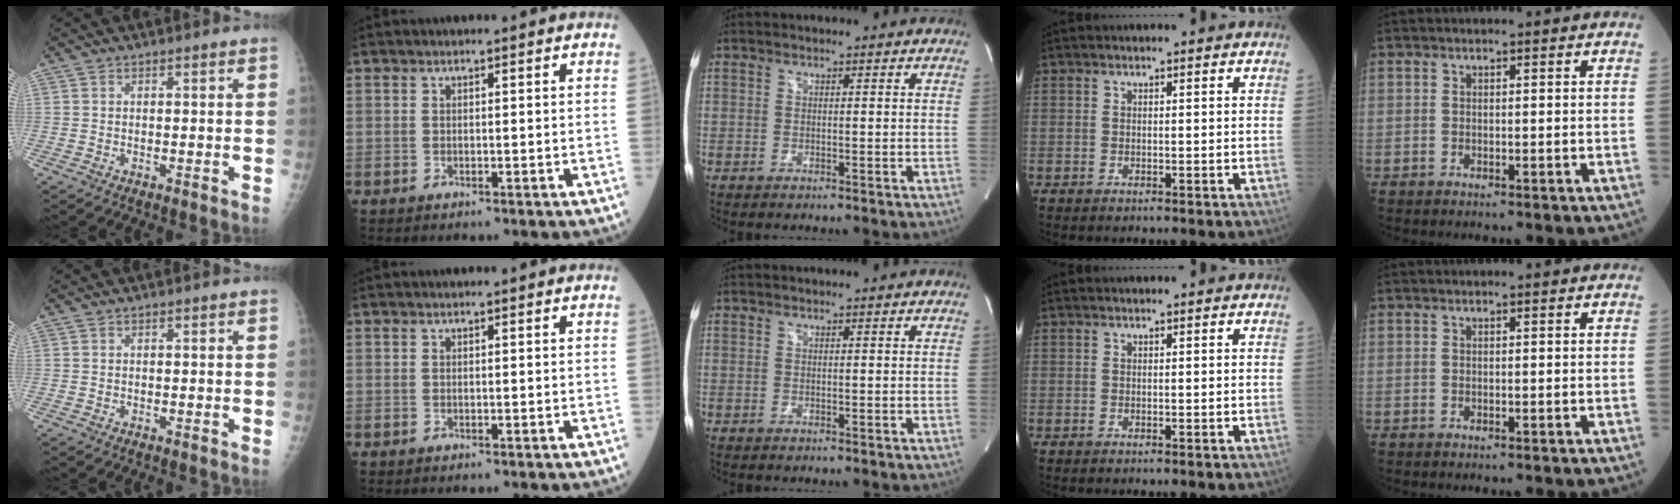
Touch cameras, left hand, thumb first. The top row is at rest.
{}